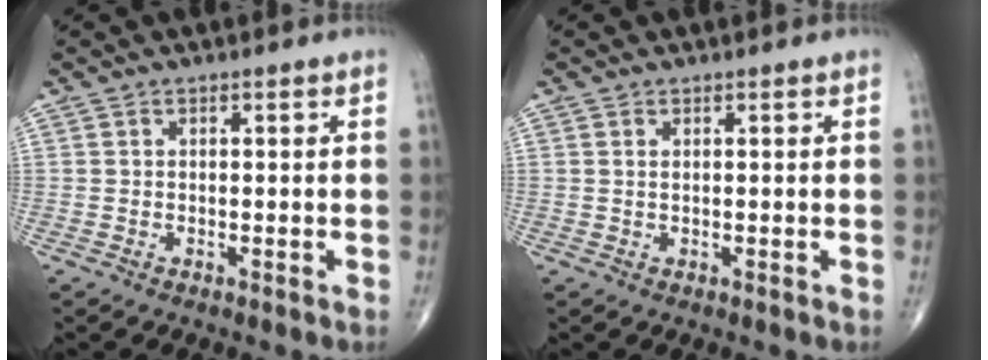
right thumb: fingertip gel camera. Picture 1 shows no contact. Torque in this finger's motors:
{"motor_torque": [-0.21, 0.00, -0.21, -0.08, -0.02]}